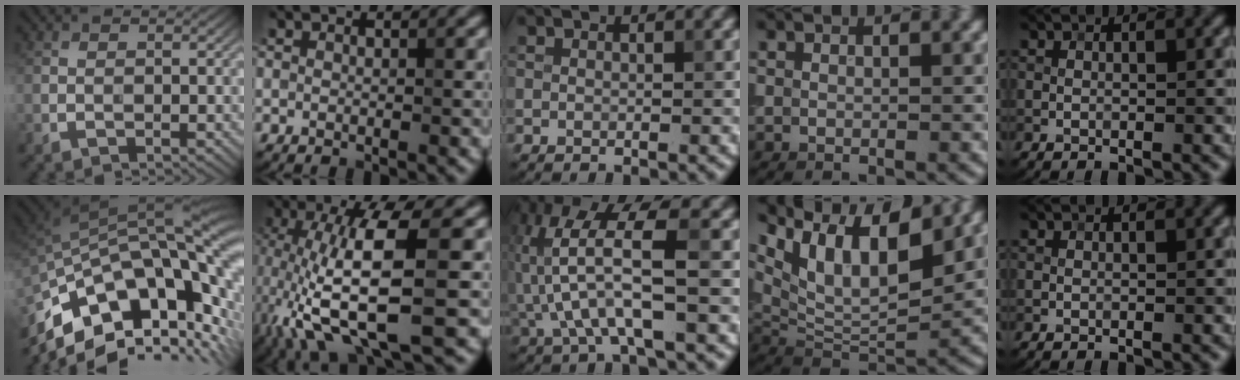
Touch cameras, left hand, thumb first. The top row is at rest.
{"thumb": {"total": 17.4, "force": [-6.4, 8.6, 13.7], "torque": [-0.249, -0.017, -0.091]}, "index": {"total": 10.3, "force": [-1.9, 2.8, 9.7], "torque": [-0.192, -0.001, -0.034]}, "middle": {"total": 7.4, "force": [-1.1, 2.1, 7.0], "torque": [-0.162, 0.019, -0.024]}, "ring": {"total": 10.4, "force": [6.2, 3.8, 7.4], "torque": [-0.133, 0.000, 0.115]}}